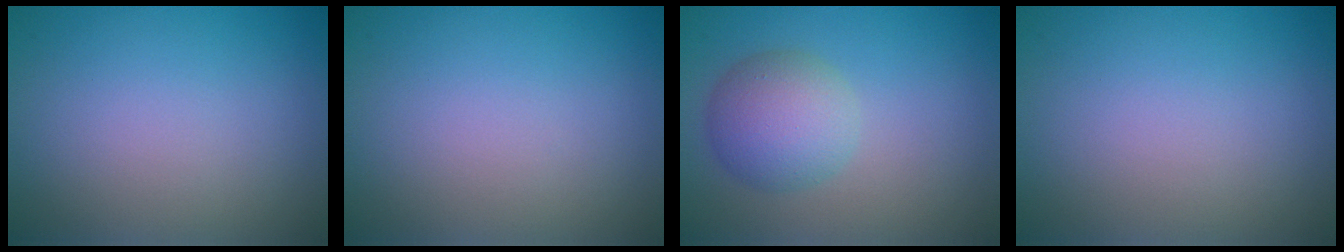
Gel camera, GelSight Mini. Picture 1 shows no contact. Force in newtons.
{"total": 0.0}
{"total": 4.5, "press": 4.5, "slide": 0.4}
{"total": 0.0}